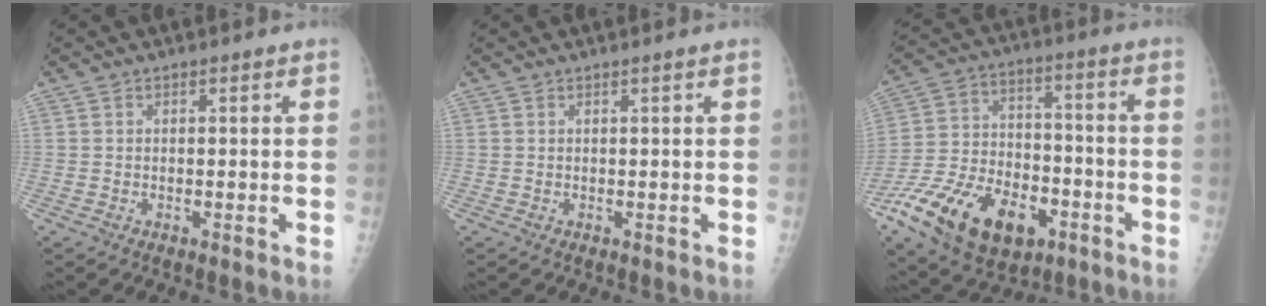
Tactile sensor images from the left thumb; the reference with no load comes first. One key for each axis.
{"total": 0.0}
{"total": 23.2, "fx": -11.3, "fy": 13.5, "fz": 15.0, "tx": -0.300, "ty": 0.034, "tz": -0.193}